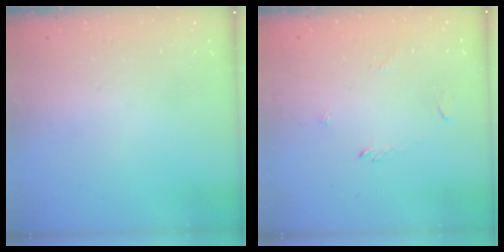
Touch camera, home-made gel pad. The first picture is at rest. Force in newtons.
{"total": 1.4, "press": 1.3, "slide": 0.4}